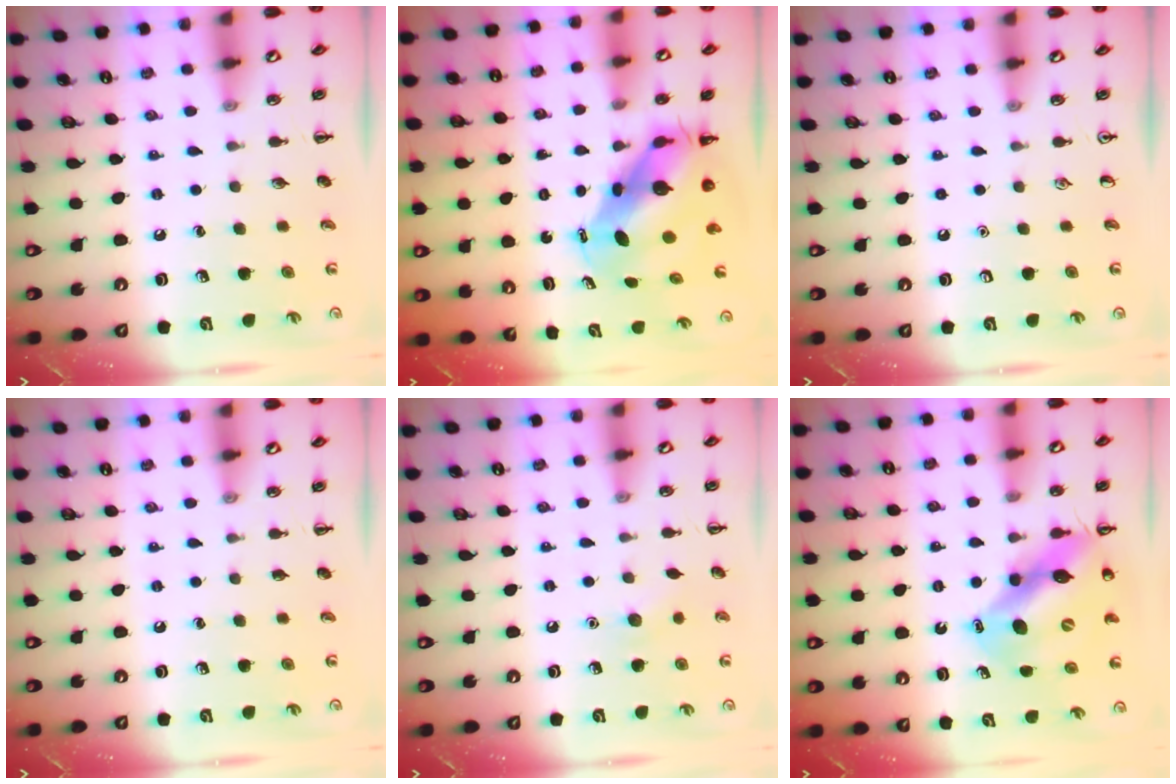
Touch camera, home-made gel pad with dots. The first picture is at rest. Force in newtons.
{"total": 7.7, "press": 7.4, "slide": 2.2}
{"total": 0.0}
{"total": 0.0}
{"total": 5.2, "press": 5.0, "slide": 1.3}
{"total": 12.9, "press": 12.3, "slide": 3.8}